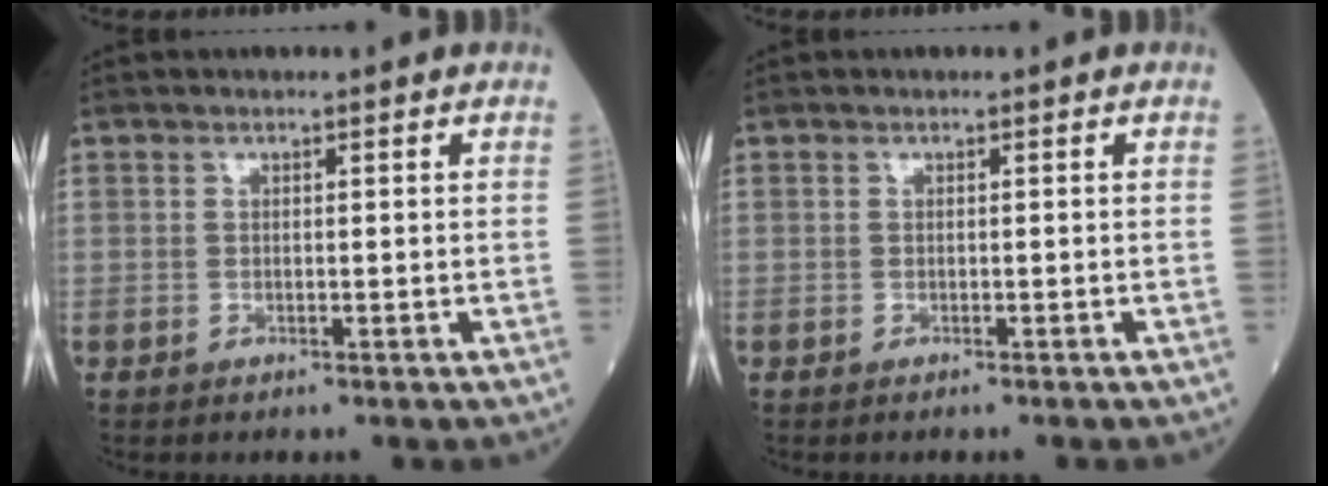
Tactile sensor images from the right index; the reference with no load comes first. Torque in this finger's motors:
{"motor_torque": [0.07, -0.01, 0.03, 0.01]}